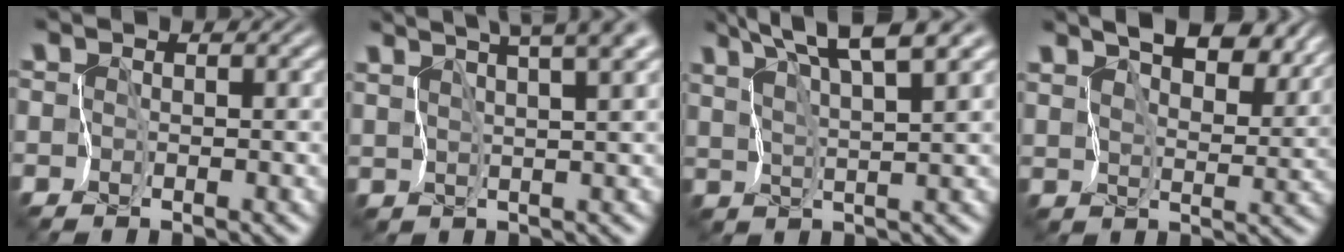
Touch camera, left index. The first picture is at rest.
{"total": 9.7, "force": [6.7, 3.1, 6.2], "torque": [-0.074, 0.042, 0.084]}
{"total": 7.4, "force": [5.6, 0.9, 4.7], "torque": [-0.080, 0.021, 0.077]}
{"total": 10.4, "force": [7.6, 4.3, 5.7], "torque": [-0.085, 0.011, 0.107]}